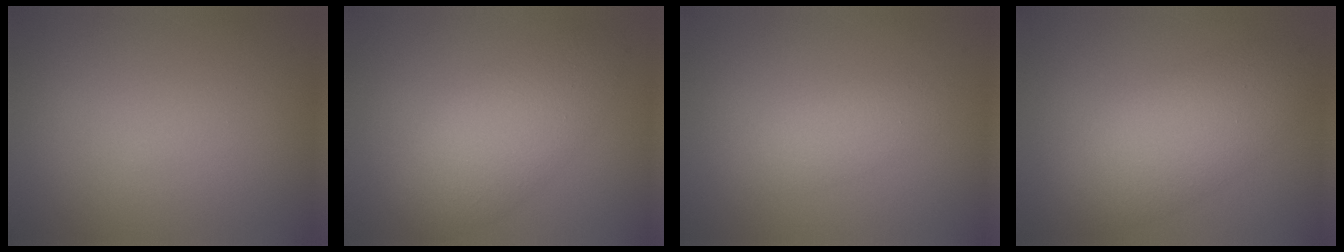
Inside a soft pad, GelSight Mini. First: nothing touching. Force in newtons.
{"total": 5.1, "press": 5.1, "slide": 0.2}
{"total": 1.9, "press": 1.9, "slide": 0.1}
{"total": 5.7, "press": 5.7, "slide": 0.1}